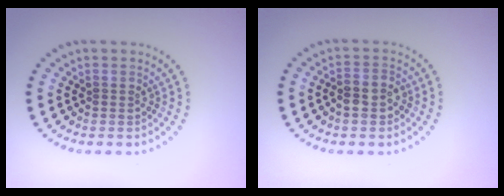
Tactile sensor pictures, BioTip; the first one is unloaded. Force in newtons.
{"total": 2.3, "press": 2.2, "slide": 0.8}